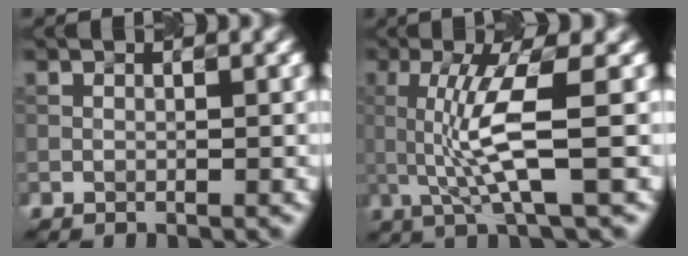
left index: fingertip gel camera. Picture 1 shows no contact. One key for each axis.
{"total": 5.4, "fx": -0.1, "fy": 0.6, "fz": 5.4, "tx": -0.119, "ty": 0.000, "tz": 0.013}